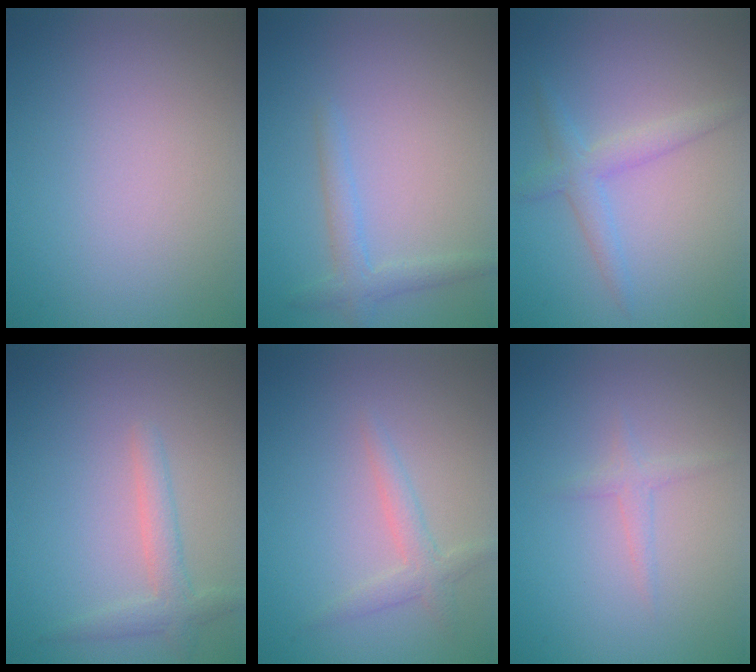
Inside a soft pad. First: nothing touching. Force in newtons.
{"total": 2.0, "press": 2.0, "slide": 0.1}
{"total": 2.5, "press": 2.5, "slide": 0.1}
{"total": 2.3, "press": 2.3, "slide": 0.2}
{"total": 1.9, "press": 1.9, "slide": 0.1}
{"total": 1.2, "press": 1.2, "slide": 0.1}